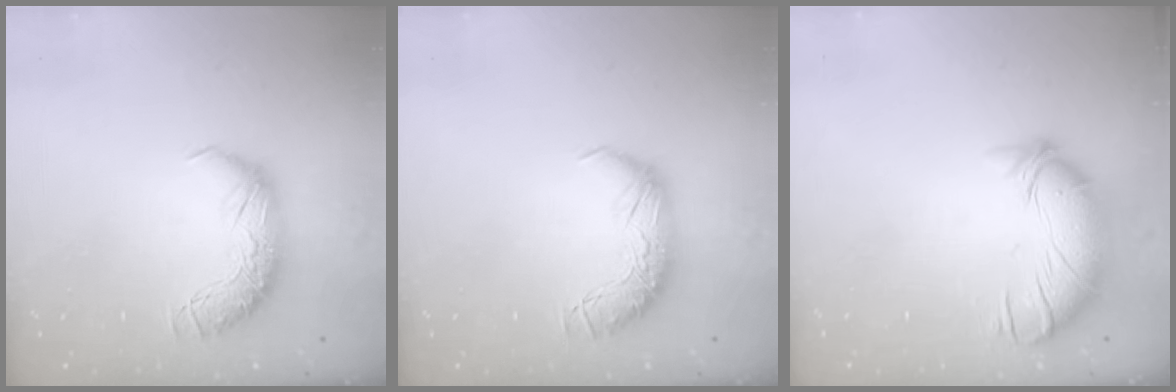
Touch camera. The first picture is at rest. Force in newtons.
{"total": 0.0}
{"total": 2.8, "press": 1.5, "slide": 2.3}